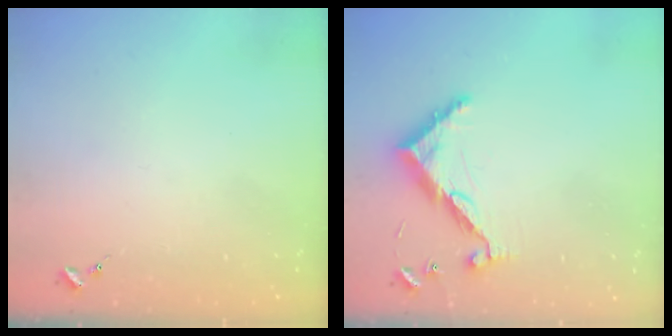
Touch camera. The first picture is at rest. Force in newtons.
{"total": 9.3, "press": 9.3, "slide": 0.3}